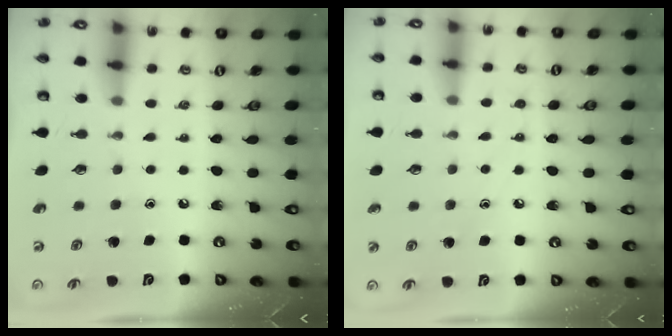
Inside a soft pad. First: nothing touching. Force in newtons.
{"total": 5.3, "press": 5.3, "slide": 0.2}